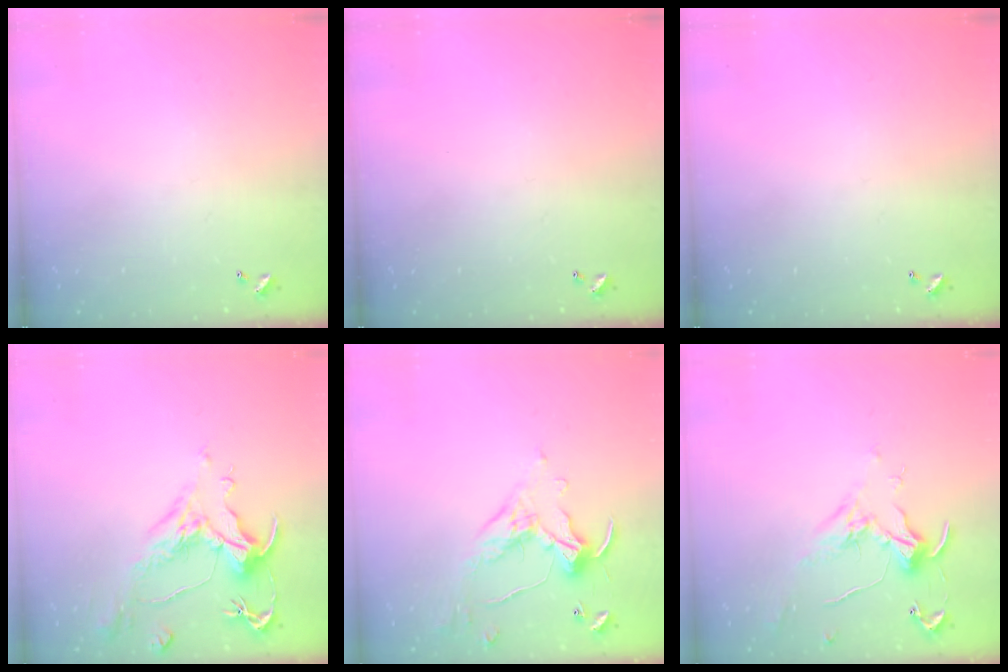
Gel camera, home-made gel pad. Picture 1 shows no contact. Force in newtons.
{"total": 0.0}
{"total": 0.0}
{"total": 1.5, "press": 0.5, "slide": 1.4}
{"total": 1.1, "press": 1.1, "slide": 0.1}
{"total": 0.7, "press": 0.3, "slide": 0.7}